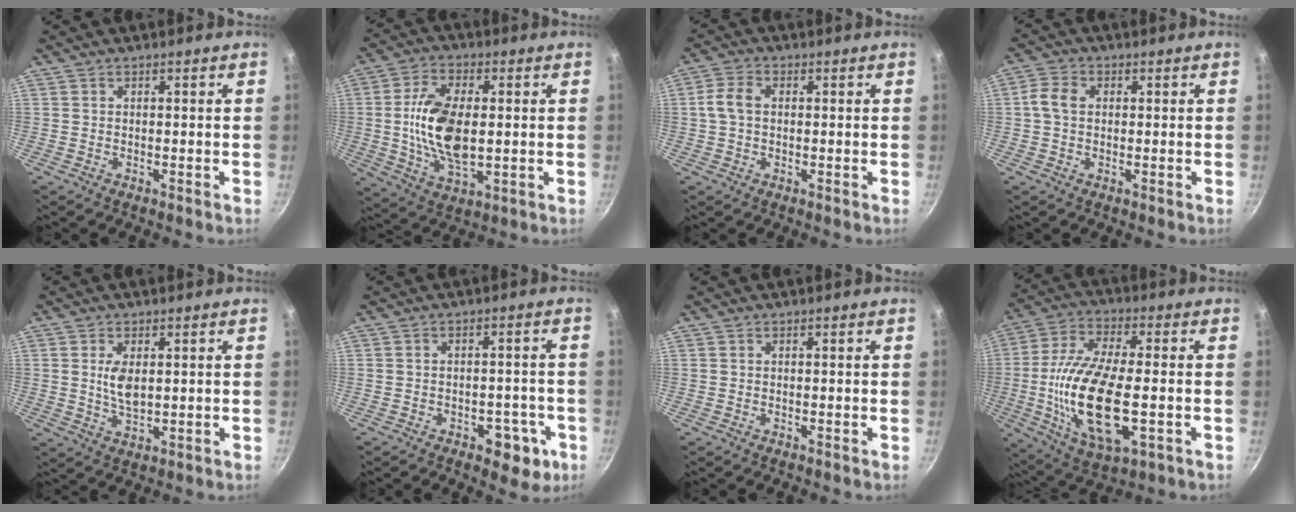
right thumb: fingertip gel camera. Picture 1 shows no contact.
{"total": 14.6, "force": [0.3, 7.5, 12.5], "torque": [-0.234, -0.004, 0.008]}
{"total": 4.6, "force": [0.3, 3.1, 3.4], "torque": [-0.075, 0.013, 0.002]}
{"total": 4.4, "force": [0.4, 3.2, 2.9], "torque": [-0.061, 0.011, 0.003]}
{"total": 5.1, "force": [0.9, 2.6, 4.3], "torque": [-0.077, -0.011, 0.023]}
{"total": 7.0, "force": [-3.4, 3.9, 4.7], "torque": [-0.032, 0.023, -0.039]}
{"total": 0.0}
{"total": 20.7, "force": [-3.0, 8.7, 18.5], "torque": [-0.373, 0.002, -0.043]}